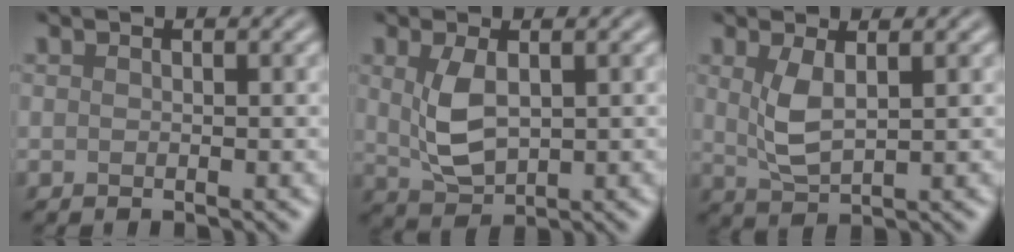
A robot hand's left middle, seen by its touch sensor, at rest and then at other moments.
{"total": 3.9, "force": [0.7, 2.1, 3.2], "torque": [-0.076, -0.002, 0.020]}
{"total": 3.1, "force": [0.9, 1.1, 2.7], "torque": [-0.063, -0.005, 0.024]}